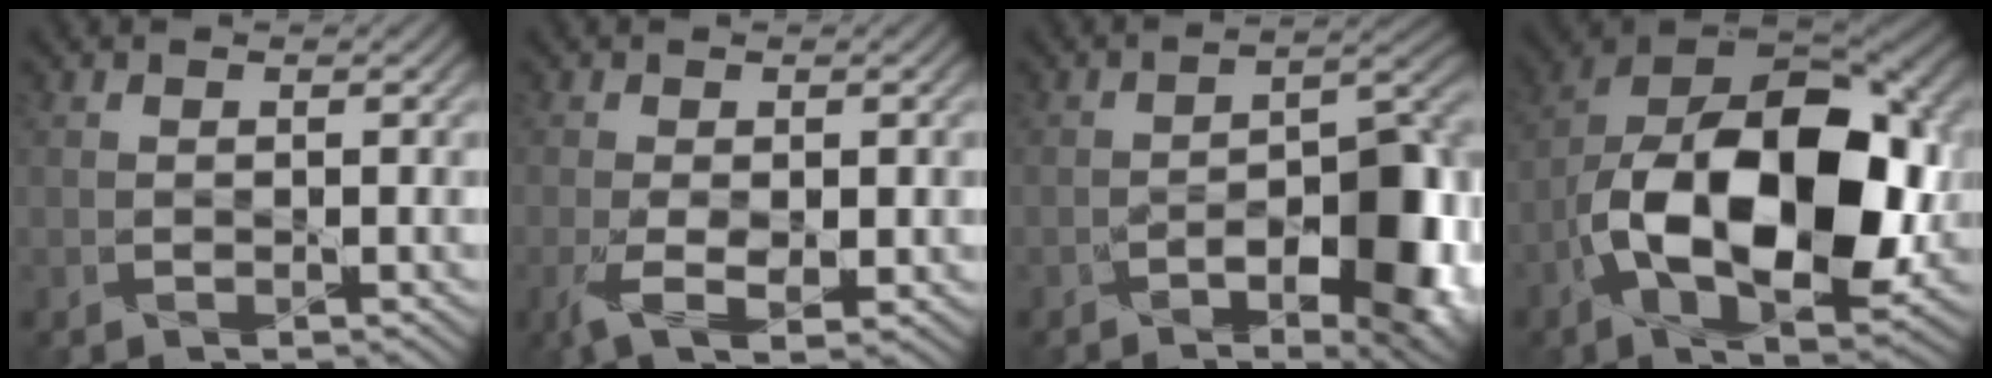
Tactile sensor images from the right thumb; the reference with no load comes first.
{"total": 4.3, "force": [-1.2, 2.0, 3.7], "torque": [-0.097, -0.009, -0.019]}
{"total": 12.5, "force": [-5.6, 4.8, 10.1], "torque": [-0.133, -0.002, -0.080]}
{"total": 18.1, "force": [-3.5, 9.9, 14.7], "torque": [-0.263, -0.011, -0.061]}